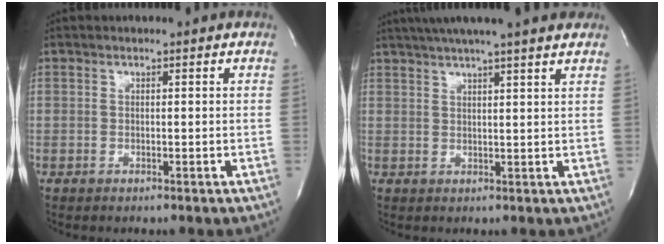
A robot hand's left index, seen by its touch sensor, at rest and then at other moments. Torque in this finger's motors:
{"motor_torque": [0.31, -0.37, 0.83, 0.21]}